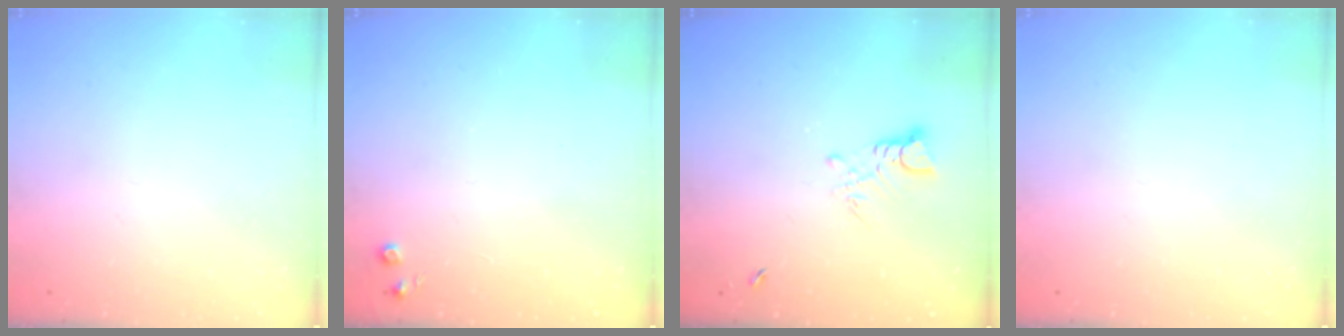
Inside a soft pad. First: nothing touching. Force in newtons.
{"total": 3.5, "press": 3.4, "slide": 0.6}
{"total": 3.0, "press": 2.9, "slide": 0.3}
{"total": 0.0}